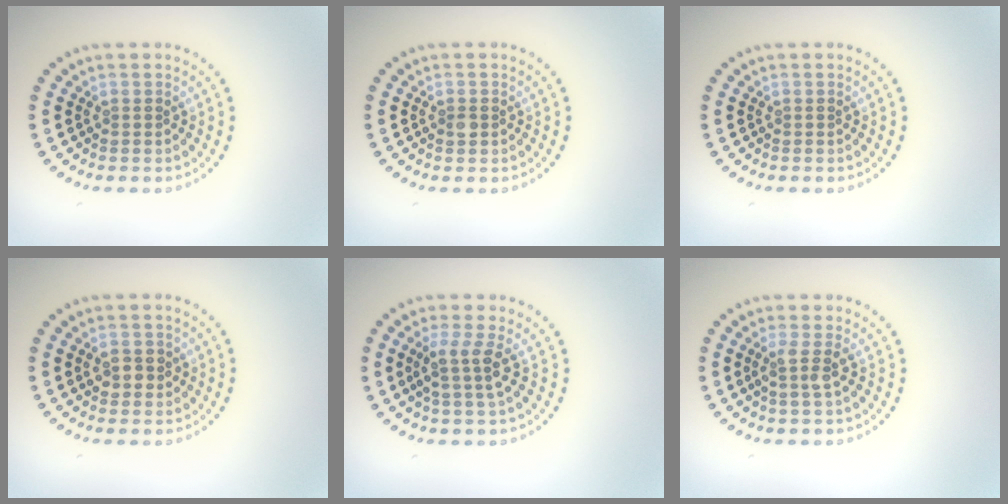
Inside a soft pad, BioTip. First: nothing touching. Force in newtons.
{"total": 0.9, "press": 0.9, "slide": 0.0}
{"total": 0.0}
{"total": 1.8, "press": 1.8, "slide": 0.2}
{"total": 2.7, "press": 2.1, "slide": 1.7}
{"total": 1.7, "press": 1.3, "slide": 1.1}